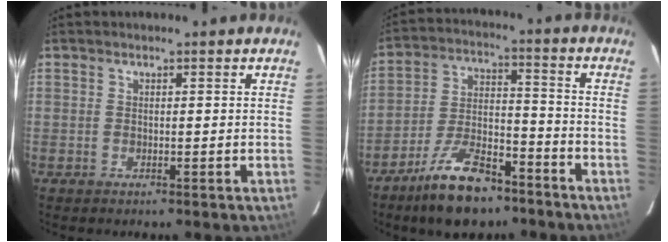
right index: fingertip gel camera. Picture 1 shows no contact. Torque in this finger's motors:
{"motor_torque": [1.06, -1.08, 0.47, 0.06]}